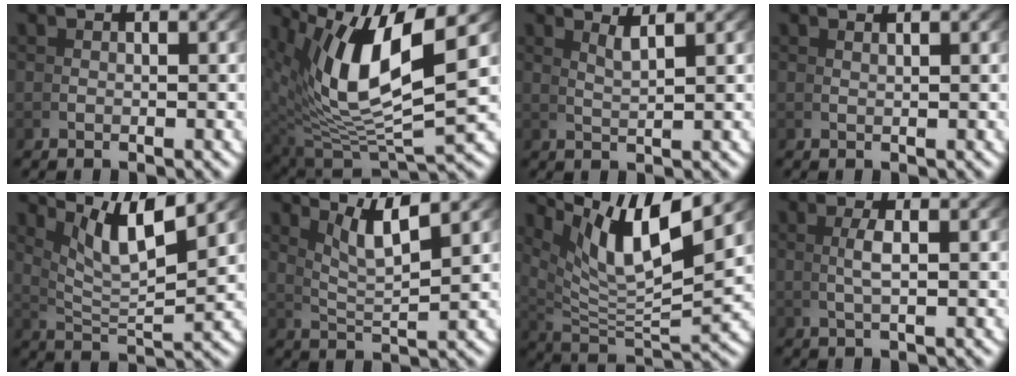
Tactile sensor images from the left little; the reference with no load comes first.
{"total": 12.8, "force": [2.6, 6.7, 10.6], "torque": [-0.209, -0.028, 0.068]}
{"total": 2.3, "force": [1.8, -0.9, 1.0], "torque": [-0.015, -0.004, 0.041]}
{"total": 1.2, "force": [0.9, -0.8, 0.0], "torque": [0.006, 0.003, 0.018]}
{"total": 7.4, "force": [4.7, 1.8, 5.4], "torque": [-0.082, 0.002, 0.086]}
{"total": 4.6, "force": [3.2, 0.4, 3.4], "torque": [-0.056, -0.005, 0.063]}
{"total": 11.2, "force": [5.2, 4.6, 8.9], "torque": [-0.160, 0.007, 0.089]}
{"total": 1.5, "force": [0.4, -0.7, 1.2], "torque": [-0.027, 0.004, 0.012]}